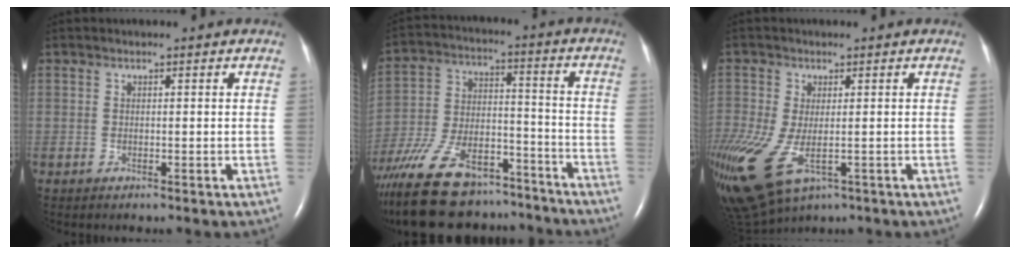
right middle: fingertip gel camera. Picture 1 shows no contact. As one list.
[{"total": 22.4, "force": [-18.9, 7.8, 9.2], "torque": [-0.210, -0.004, -0.306]}, {"total": 16.9, "force": [-7.3, 9.9, 11.5], "torque": [-0.343, -0.044, -0.119]}]